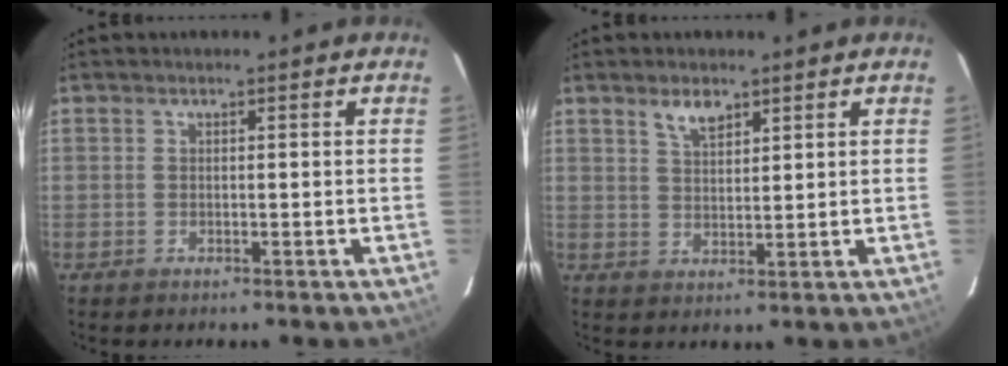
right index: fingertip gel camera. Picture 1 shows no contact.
{"total": 3.8, "force": [2.6, 1.6, 2.2], "torque": [-0.038, 0.005, 0.050]}